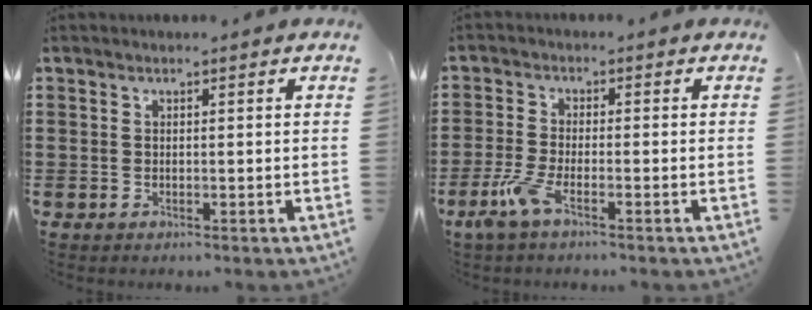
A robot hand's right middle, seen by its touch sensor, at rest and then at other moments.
{"total": 4.5, "force": [-2.3, 0.9, 3.7], "torque": [-0.097, -0.012, -0.050]}